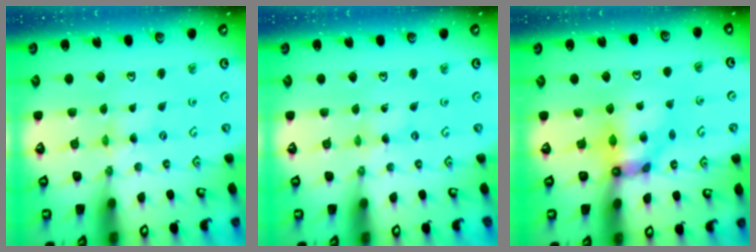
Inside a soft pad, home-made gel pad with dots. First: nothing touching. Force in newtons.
{"total": 0.0}
{"total": 9.4, "press": 9.3, "slide": 1.1}